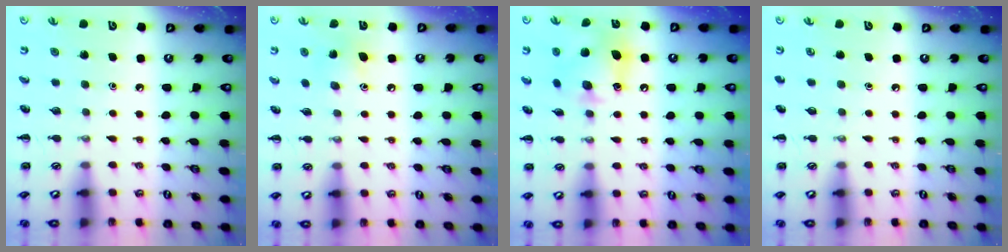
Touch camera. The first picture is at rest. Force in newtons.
{"total": 5.3, "press": 4.9, "slide": 2.0}
{"total": 11.4, "press": 11.3, "slide": 1.7}
{"total": 0.0}